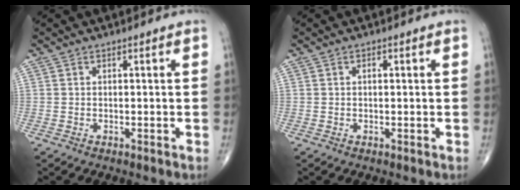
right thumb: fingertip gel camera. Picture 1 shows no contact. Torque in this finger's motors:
{"motor_torque": [-0.12, -0.16, -0.10, -0.09, -0.02]}